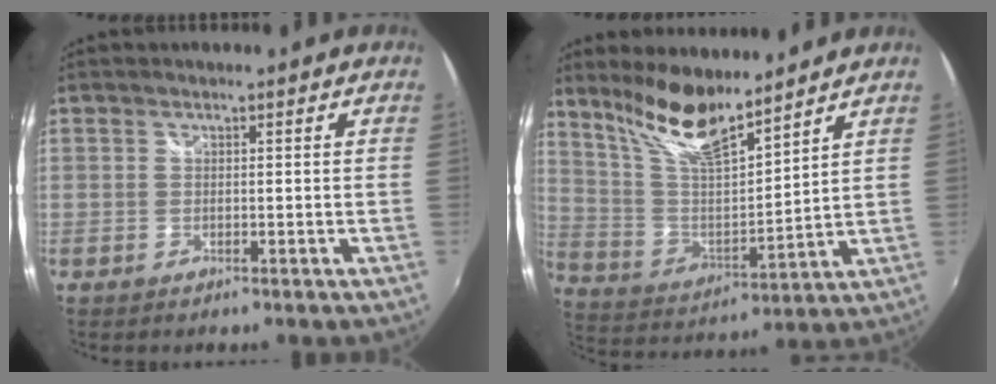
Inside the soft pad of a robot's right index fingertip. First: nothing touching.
{"total": 13.4, "force": [10.6, 2.8, 7.8], "torque": [-0.152, -0.005, 0.210]}